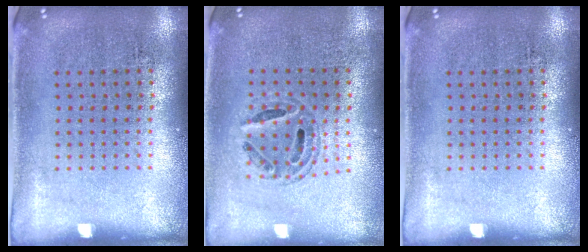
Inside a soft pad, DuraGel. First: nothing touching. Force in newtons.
{"total": 0.7, "press": 0.7, "slide": 0.1}
{"total": 0.0}